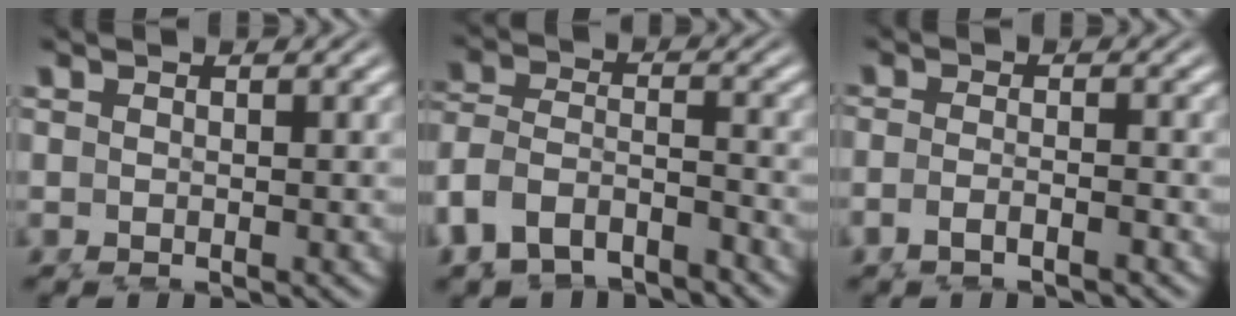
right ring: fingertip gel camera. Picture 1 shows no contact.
{"total": 9.0, "force": [-3.6, 8.0, 2.1], "torque": [-0.095, -0.041, -0.058]}
{"total": 2.4, "force": [-1.3, 1.0, 1.7], "torque": [-0.042, -0.013, -0.014]}